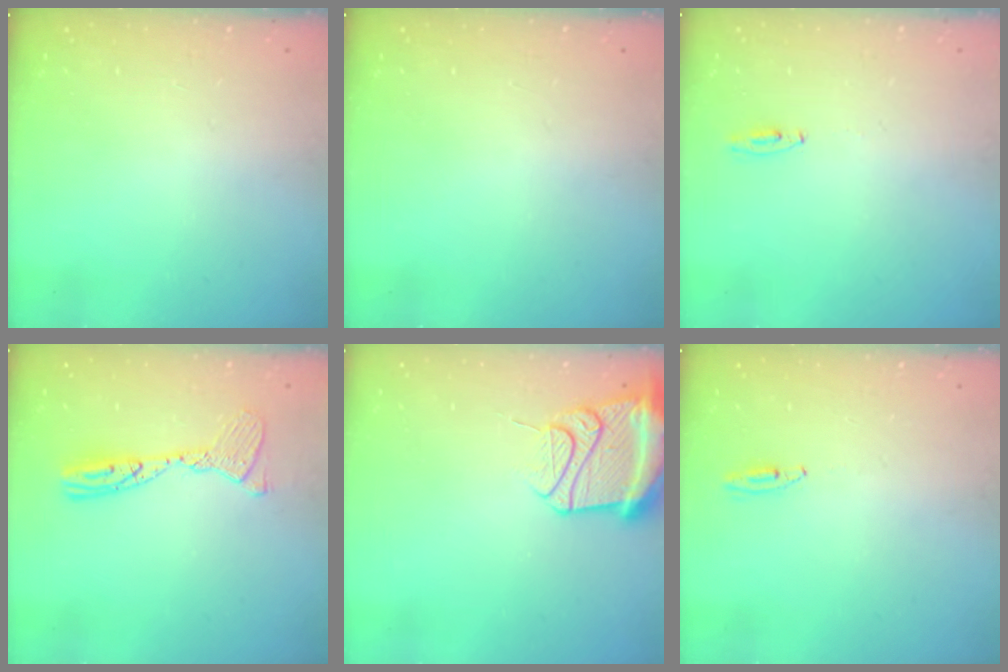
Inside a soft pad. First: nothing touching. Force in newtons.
{"total": 1.0, "press": 0.0, "slide": 1.0}
{"total": 15.9, "press": 4.3, "slide": 15.3}
{"total": 12.0, "press": 11.9, "slide": 1.1}
{"total": 15.3, "press": 15.2, "slide": 1.8}
{"total": 2.7, "press": 2.5, "slide": 1.0}